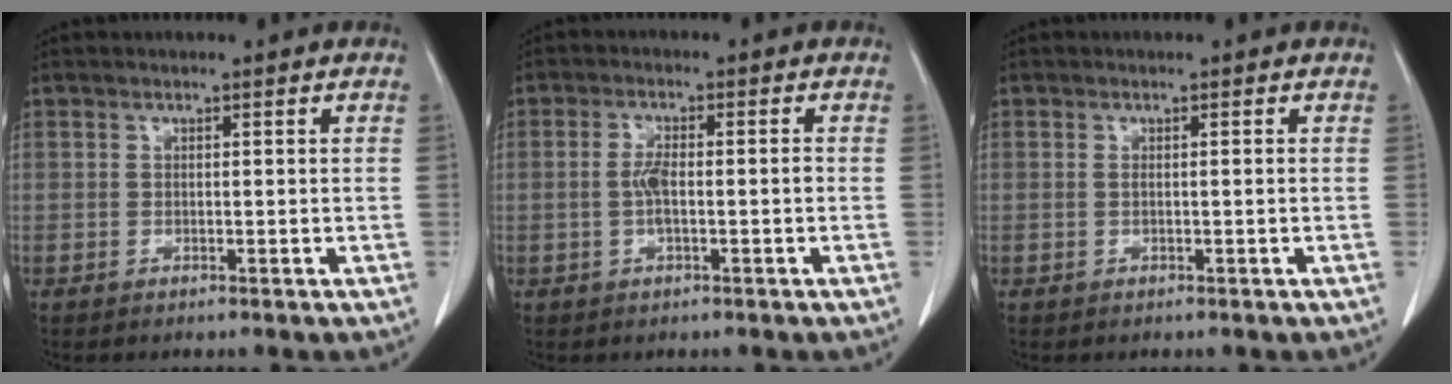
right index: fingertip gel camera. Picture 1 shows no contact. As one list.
[{"total": 3.8, "force": [-0.5, 0.9, 3.6], "torque": [-0.076, 0.005, -0.006]}, {"total": 0.5, "force": [0.0, 0.1, 0.5], "torque": [-0.010, -0.001, 0.005]}]